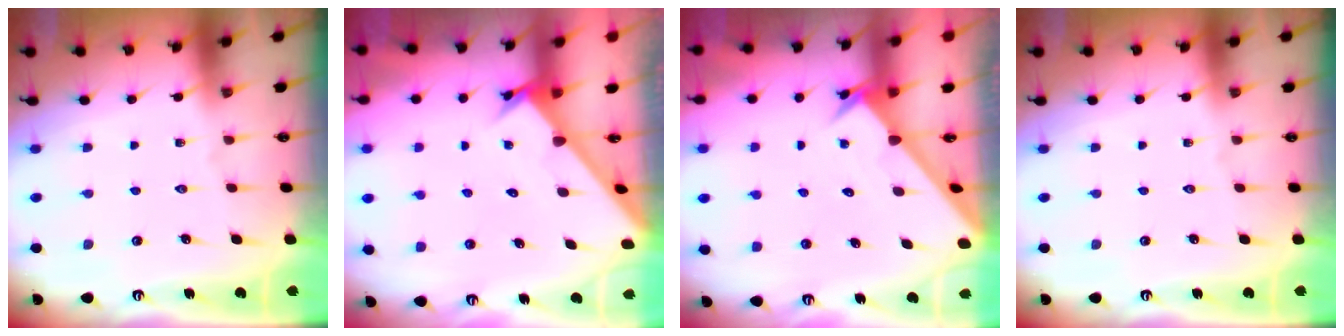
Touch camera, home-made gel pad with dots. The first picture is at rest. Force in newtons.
{"total": 2.4, "press": 2.4, "slide": 0.1}
{"total": 2.7, "press": 2.6, "slide": 0.2}
{"total": 0.0}